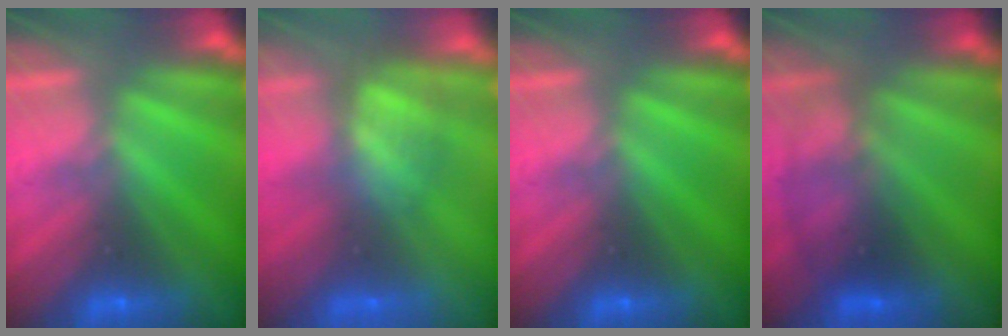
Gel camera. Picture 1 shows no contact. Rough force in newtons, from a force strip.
{"total": 8.3}
{"total": 0.0}
{"total": 2.2}